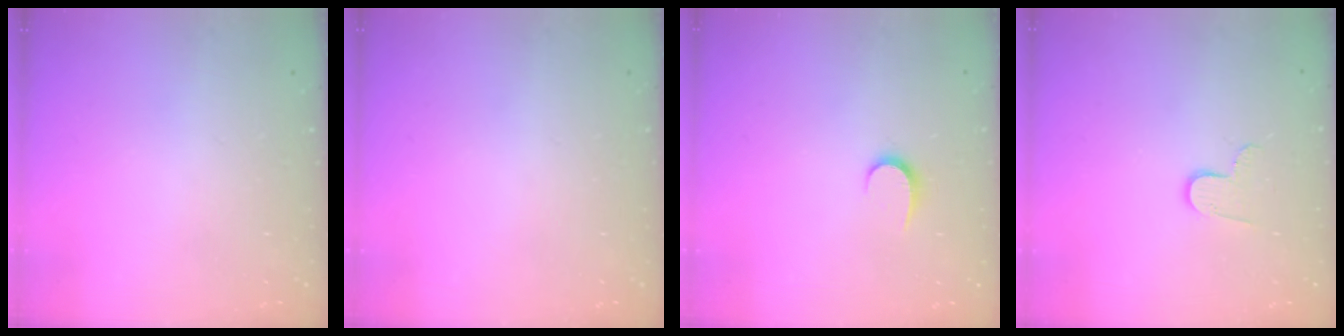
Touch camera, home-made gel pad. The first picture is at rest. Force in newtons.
{"total": 0.0}
{"total": 5.7, "press": 5.7, "slide": 0.6}
{"total": 6.5, "press": 6.4, "slide": 0.6}